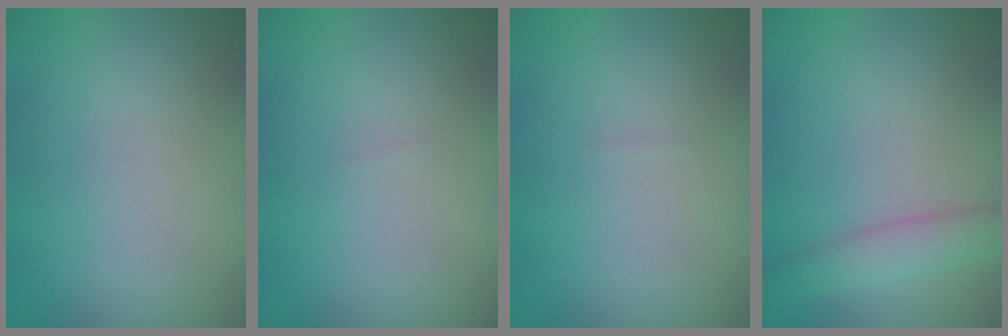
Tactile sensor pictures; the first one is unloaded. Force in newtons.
{"total": 0.0}
{"total": 0.0}
{"total": 2.9, "press": 2.9, "slide": 0.1}